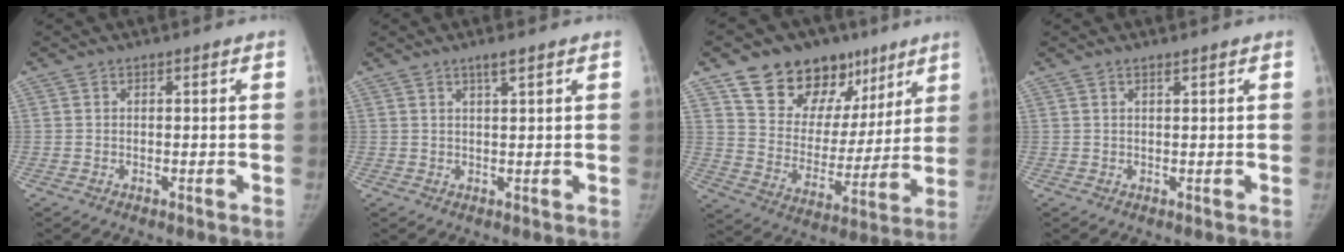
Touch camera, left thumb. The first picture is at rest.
{"total": 2.0, "force": [1.4, 0.2, 1.4], "torque": [-0.025, -0.008, 0.025]}
{"total": 20.8, "force": [12.9, 13.4, 9.4], "torque": [-0.088, -0.037, 0.215]}
{"total": 0.7, "force": [0.5, 0.0, 0.4], "torque": [-0.007, -0.001, 0.010]}